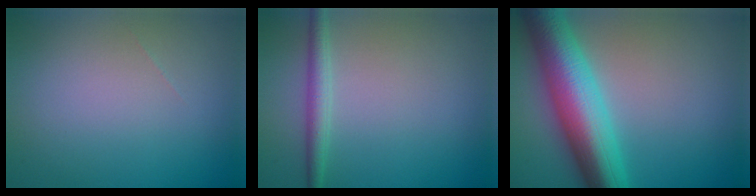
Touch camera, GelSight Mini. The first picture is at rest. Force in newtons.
{"total": 2.1, "press": 2.1, "slide": 0.0}
{"total": 10.2, "press": 10.2, "slide": 0.0}